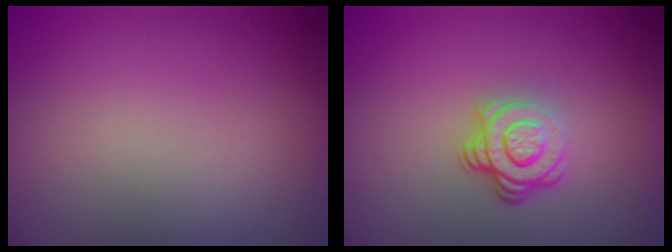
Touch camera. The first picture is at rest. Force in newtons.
{"total": 3.9, "press": 2.7, "slide": 2.8}